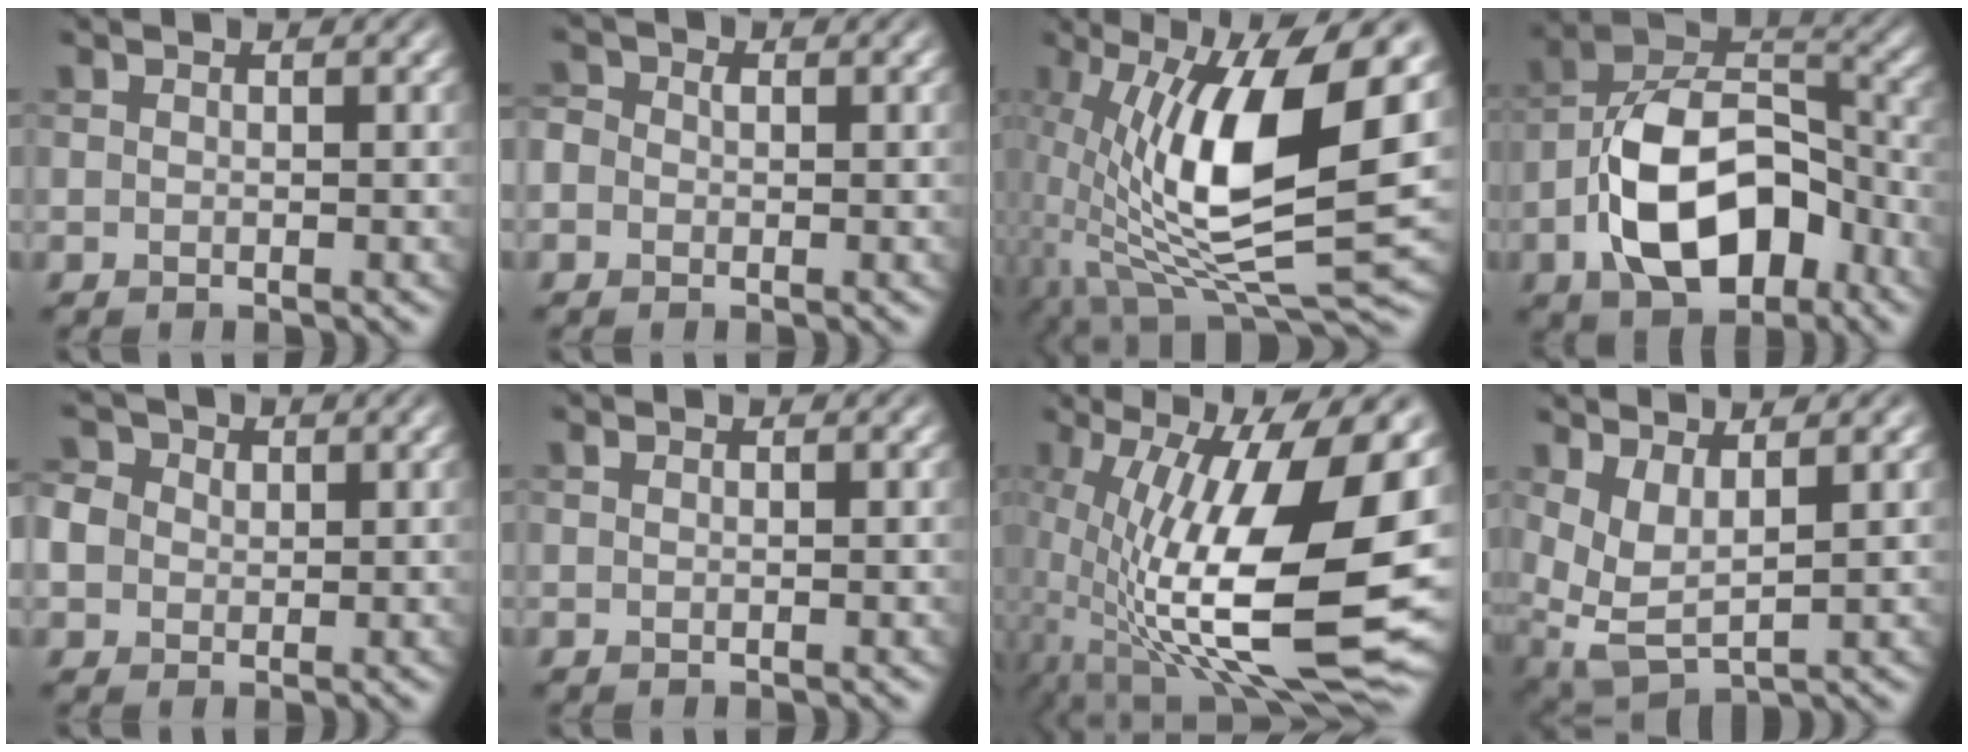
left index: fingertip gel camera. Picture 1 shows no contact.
{"total": 1.9, "force": [0.0, 1.7, 0.8], "torque": [-0.013, 0.005, -0.009]}
{"total": 13.1, "force": [0.2, 4.5, 12.4], "torque": [-0.242, -0.019, 0.005]}
{"total": 11.4, "force": [-4.6, 6.3, 8.3], "torque": [-0.142, 0.009, -0.089]}
{"total": 4.4, "force": [0.9, 3.8, 2.0], "torque": [-0.051, 0.023, 0.008]}
{"total": 0.0}
{"total": 15.6, "force": [-1.1, 5.2, 14.6], "torque": [-0.270, -0.015, -0.010]}
{"total": 4.0, "force": [1.3, 1.6, 3.4], "torque": [-0.082, -0.013, 0.029]}